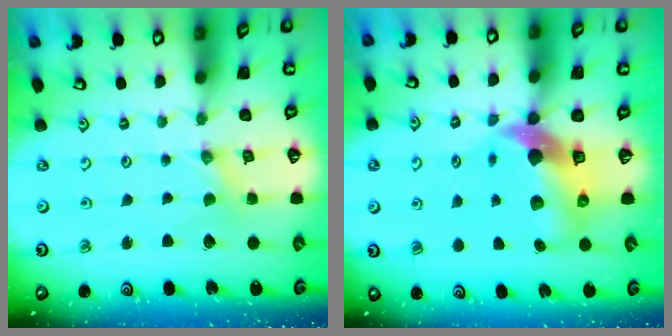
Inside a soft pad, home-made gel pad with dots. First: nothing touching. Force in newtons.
{"total": 10.7, "press": 10.6, "slide": 1.7}